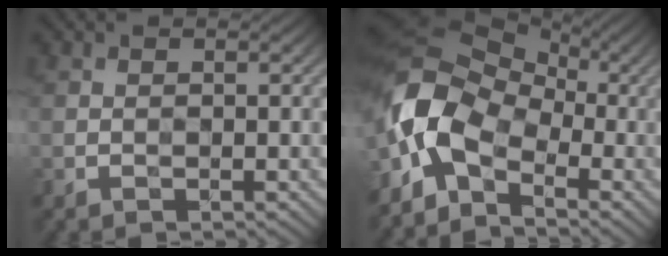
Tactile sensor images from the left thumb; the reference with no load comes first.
{"total": 11.4, "force": [-3.0, 6.9, 8.5], "torque": [-0.190, 0.005, -0.082]}